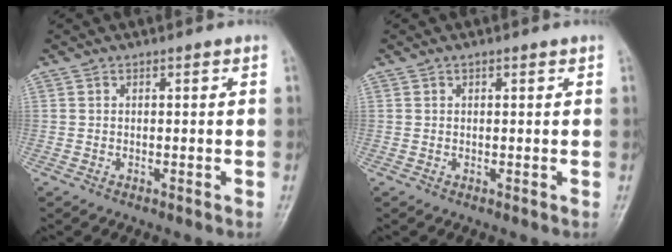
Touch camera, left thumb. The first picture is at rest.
{"total": 0.6, "force": [0.4, 0.3, 0.4], "torque": [-0.002, 0.000, 0.005]}